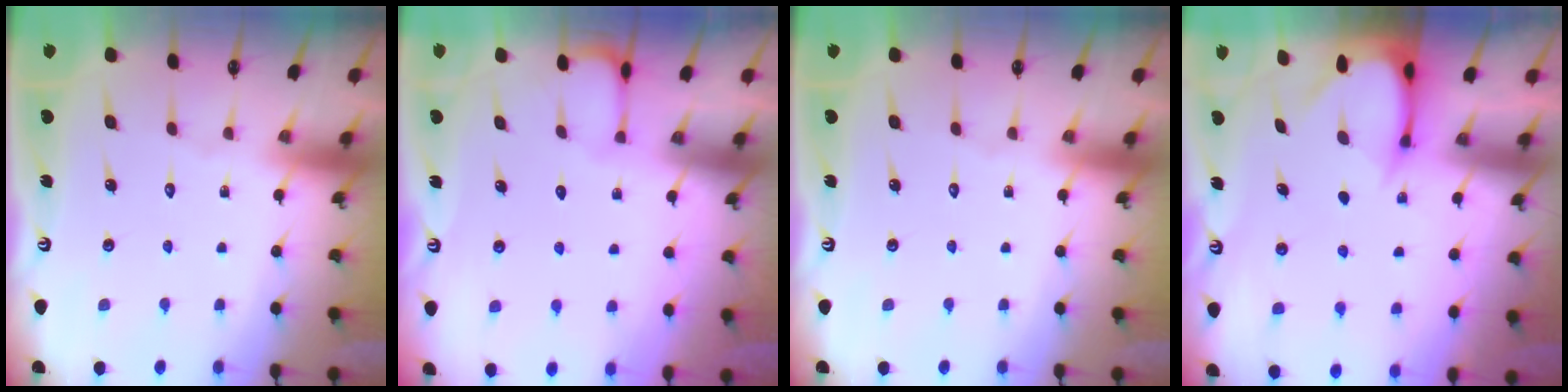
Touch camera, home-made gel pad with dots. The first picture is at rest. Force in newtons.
{"total": 0.9, "press": 0.9, "slide": 0.0}
{"total": 0.0}
{"total": 3.5, "press": 3.5, "slide": 0.3}